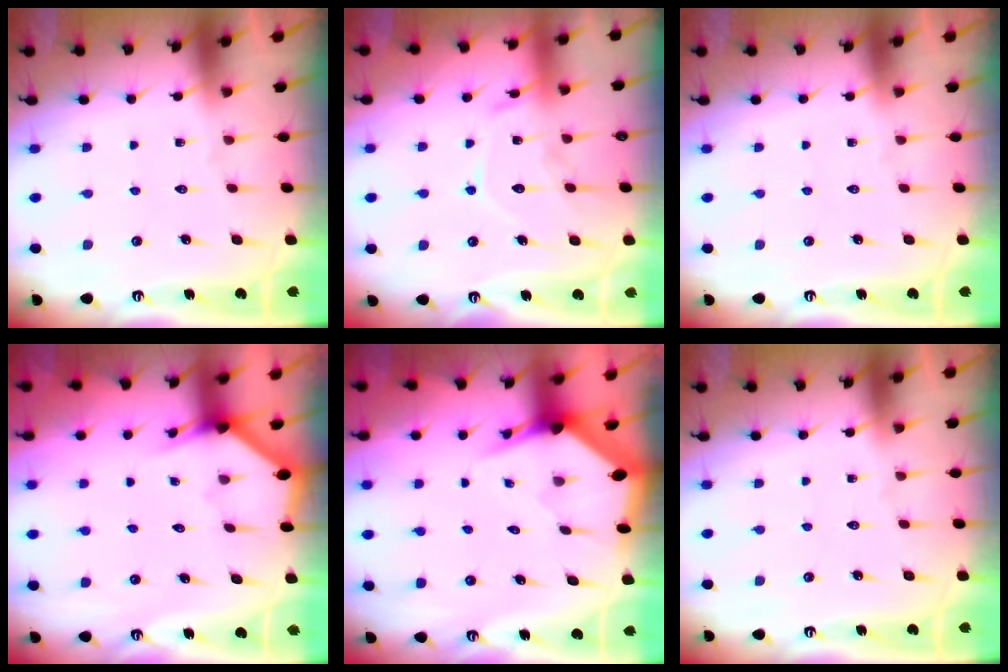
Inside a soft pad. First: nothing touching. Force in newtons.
{"total": 12.7, "press": 12.7, "slide": 1.0}
{"total": 0.0}
{"total": 3.8, "press": 3.8, "slide": 0.2}
{"total": 3.3, "press": 3.3, "slide": 0.2}
{"total": 0.0}